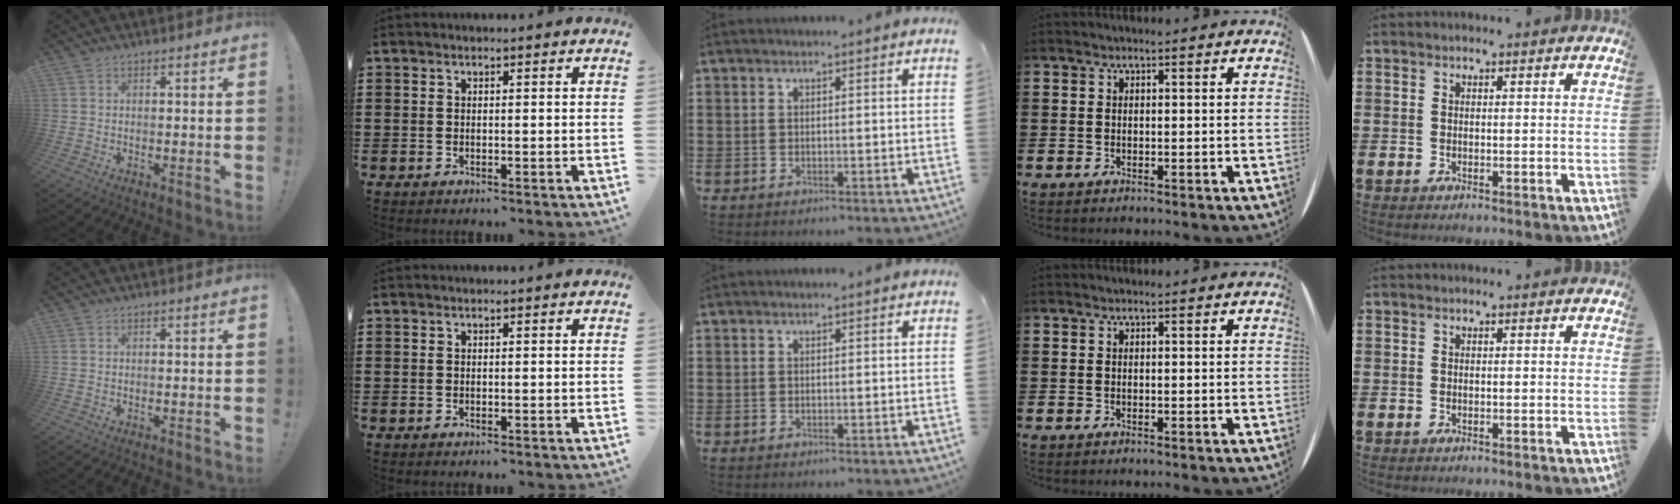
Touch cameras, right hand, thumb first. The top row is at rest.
{}